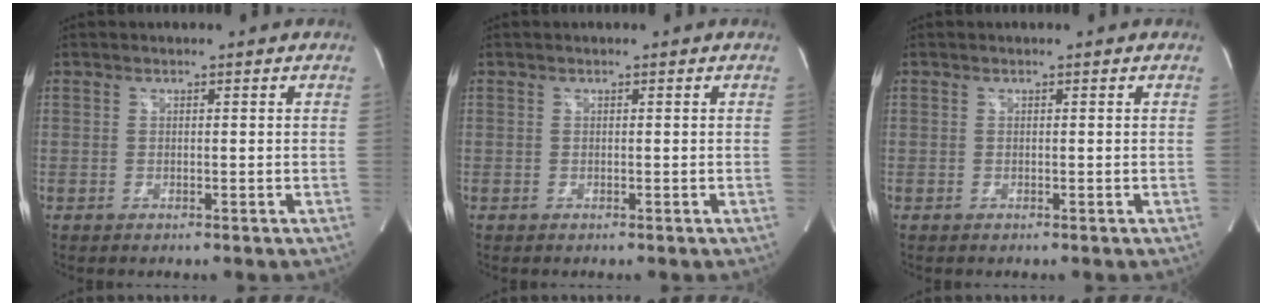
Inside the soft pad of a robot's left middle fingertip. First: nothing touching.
{"total": 0.0}
{"total": 0.0}